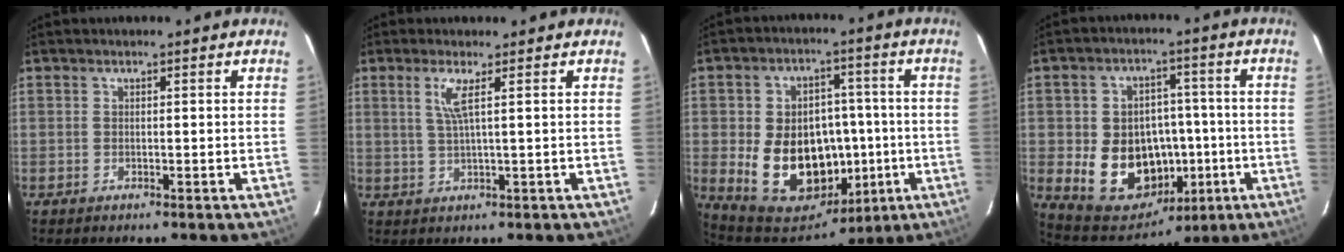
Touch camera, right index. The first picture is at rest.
{"total": 3.4, "force": [1.3, -0.5, 3.1], "torque": [-0.061, -0.003, 0.028]}
{"total": 19.4, "force": [-3.4, 14.8, 12.2], "torque": [-0.264, 0.019, -0.023]}
{"total": 16.5, "force": [-3.4, 13.4, 8.9], "torque": [-0.201, 0.017, -0.027]}